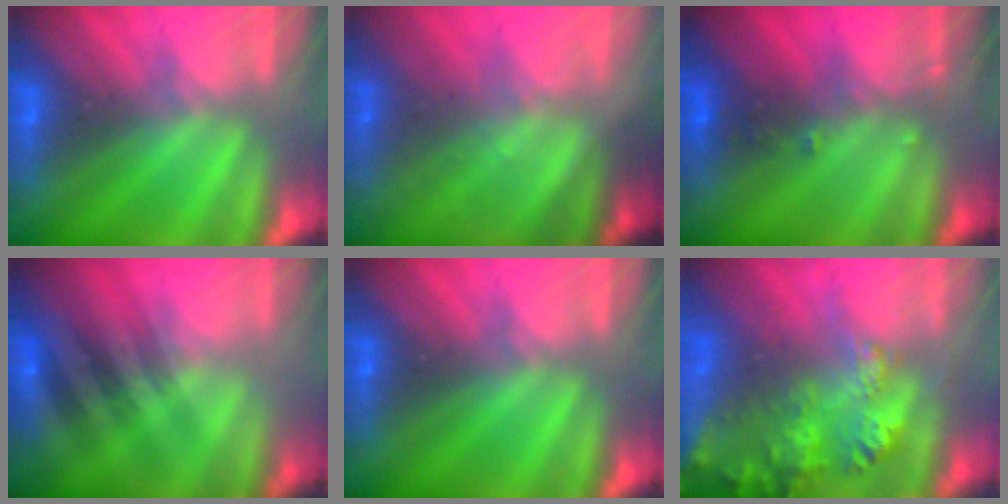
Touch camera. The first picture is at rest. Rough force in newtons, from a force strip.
{"total": 1.2}
{"total": 2.7}
{"total": 2.3}
{"total": 0.0}
{"total": 9.0}